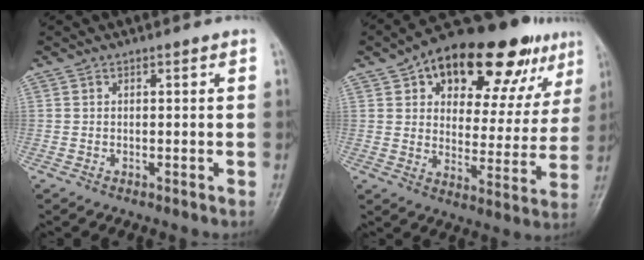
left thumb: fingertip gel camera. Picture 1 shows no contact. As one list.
[{"total": 25.1, "force": [14.0, 12.0, 17.0], "torque": [-0.196, -0.002, 0.204]}]